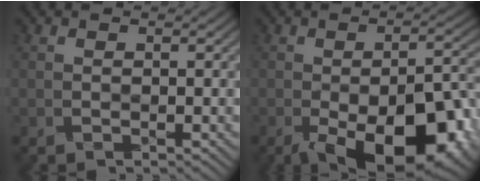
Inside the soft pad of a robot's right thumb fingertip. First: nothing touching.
{"total": 15.0, "force": [-6.7, 6.9, 11.5], "torque": [-0.148, -0.027, -0.100]}